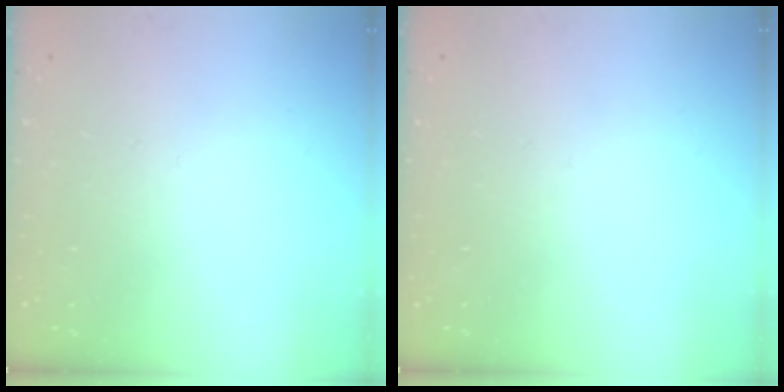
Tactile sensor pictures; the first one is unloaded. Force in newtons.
{"total": 0.0}